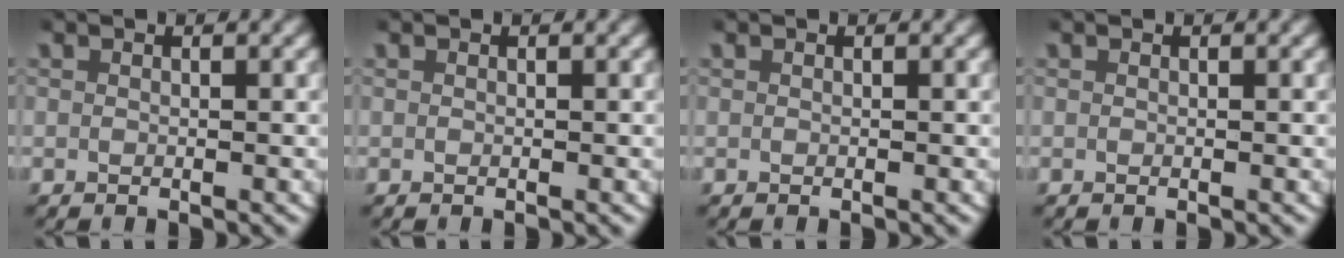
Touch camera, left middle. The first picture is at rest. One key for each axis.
{"total": 0.0}
{"total": 0.0}
{"total": 0.0}